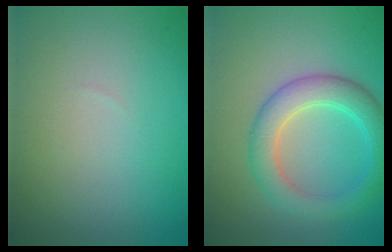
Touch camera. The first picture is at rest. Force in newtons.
{"total": 4.7, "press": 4.7, "slide": 0.4}